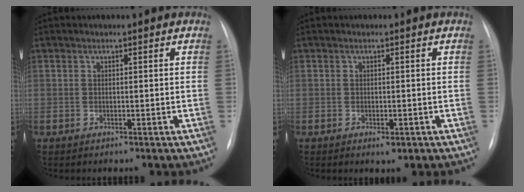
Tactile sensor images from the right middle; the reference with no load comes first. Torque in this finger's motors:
{"motor_torque": [0.88, -1.26, -0.01, 0.02]}